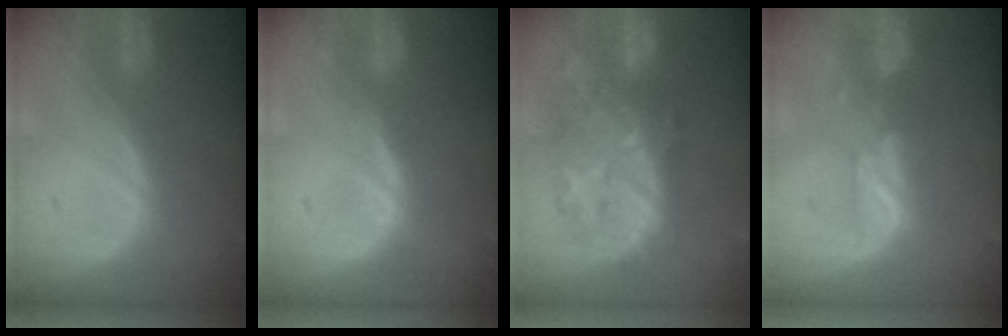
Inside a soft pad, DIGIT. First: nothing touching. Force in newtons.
{"total": 1.1, "press": 1.1, "slide": 0.1}
{"total": 9.6, "press": 9.4, "slide": 2.2}
{"total": 3.4, "press": 3.3, "slide": 0.7}